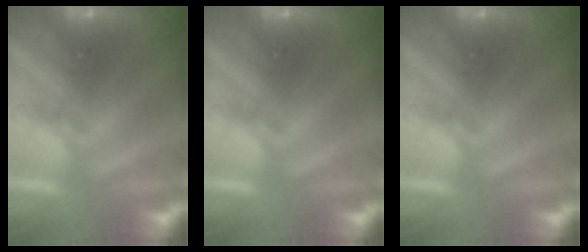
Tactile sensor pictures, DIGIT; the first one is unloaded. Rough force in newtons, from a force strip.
{"total": 0.0}
{"total": 0.0}